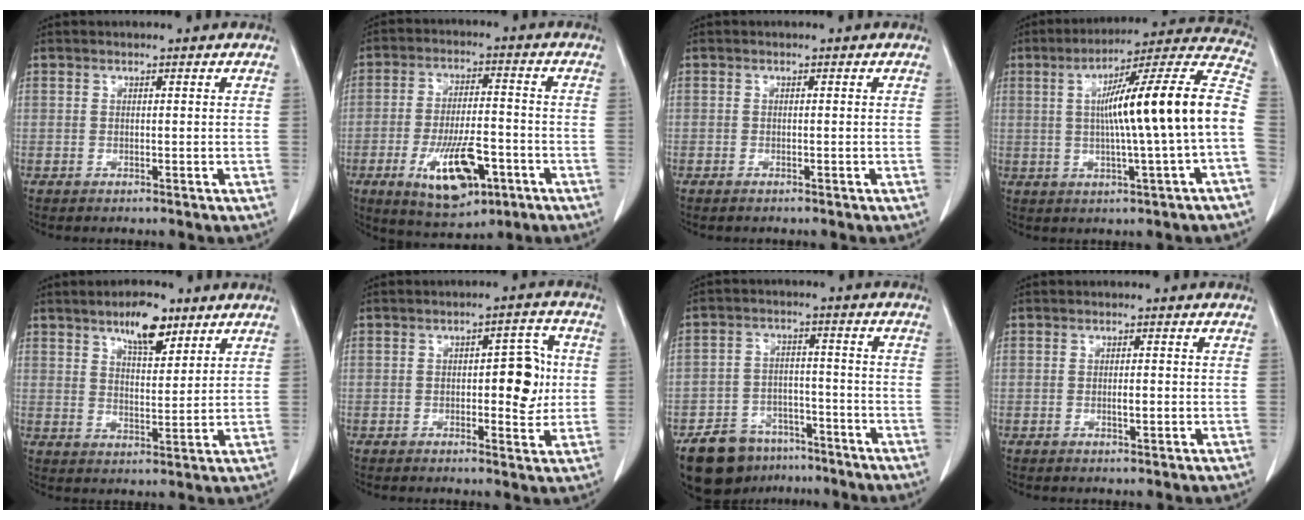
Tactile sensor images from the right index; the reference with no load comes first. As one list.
[{"total": 12.2, "force": [-5.1, 4.5, 10.1], "torque": [-0.180, -0.005, -0.074]}, {"total": 0.6, "force": [-0.5, 0.0, 0.3], "torque": [-0.012, -0.002, -0.007]}, {"total": 18.1, "force": [-0.3, -0.3, 18.1], "torque": [-0.264, 0.031, -0.010]}, {"total": 7.2, "force": [4.8, 2.5, 4.8], "torque": [-0.079, 0.003, 0.081]}, {"total": 6.9, "force": [0.1, 2.7, 6.4], "torque": [-0.075, 0.015, 0.002]}, {"total": 10.3, "force": [-7.7, 5.9, 3.3], "torque": [-0.052, 0.013, -0.123]}, {"total": 1.4, "force": [-0.3, 0.3, 1.3], "torque": [-0.024, -0.001, -0.004]}]